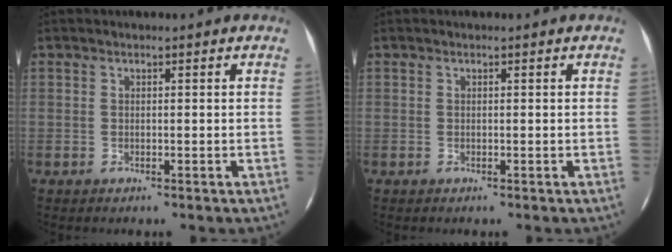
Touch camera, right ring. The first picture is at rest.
{"total": 0.0}